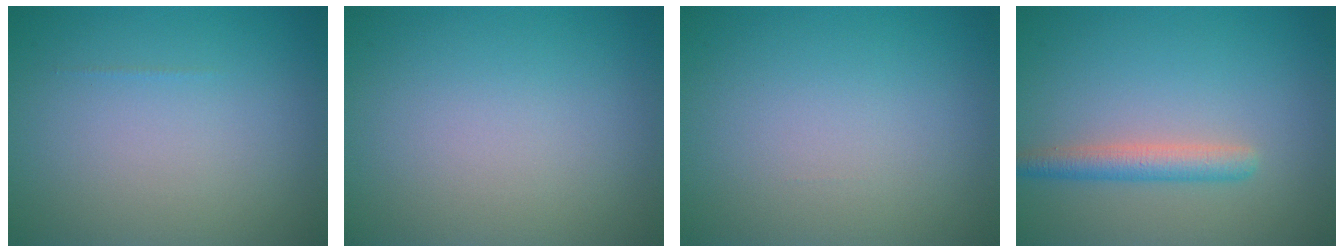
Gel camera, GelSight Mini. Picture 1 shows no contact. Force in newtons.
{"total": 0.0}
{"total": 0.0}
{"total": 2.6, "press": 2.6, "slide": 0.1}